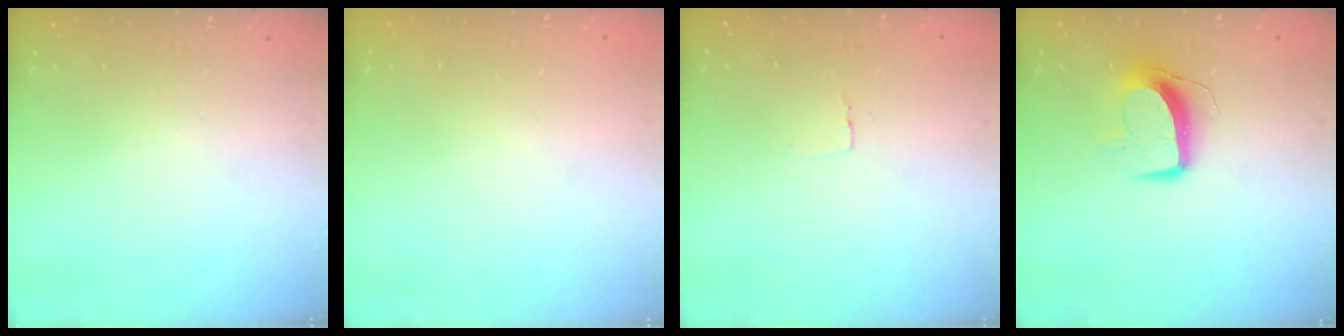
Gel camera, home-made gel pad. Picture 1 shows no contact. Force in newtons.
{"total": 0.5, "press": 0.5, "slide": 0.1}
{"total": 2.3, "press": 2.3, "slide": 0.1}
{"total": 9.8, "press": 9.7, "slide": 0.8}